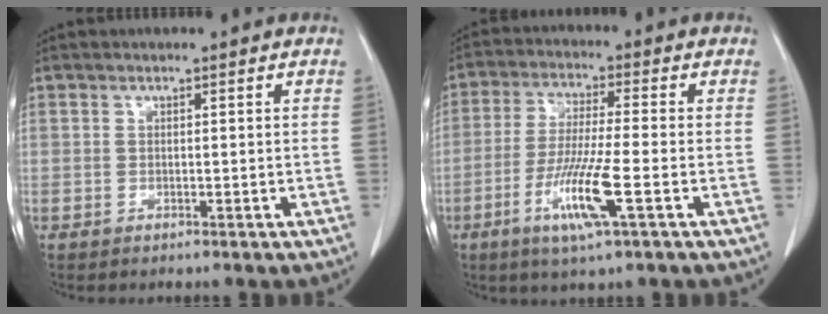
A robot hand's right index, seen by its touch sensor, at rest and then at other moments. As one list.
[{"total": 9.3, "force": [-3.6, -0.1, 8.6], "torque": [-0.167, -0.017, -0.068]}]